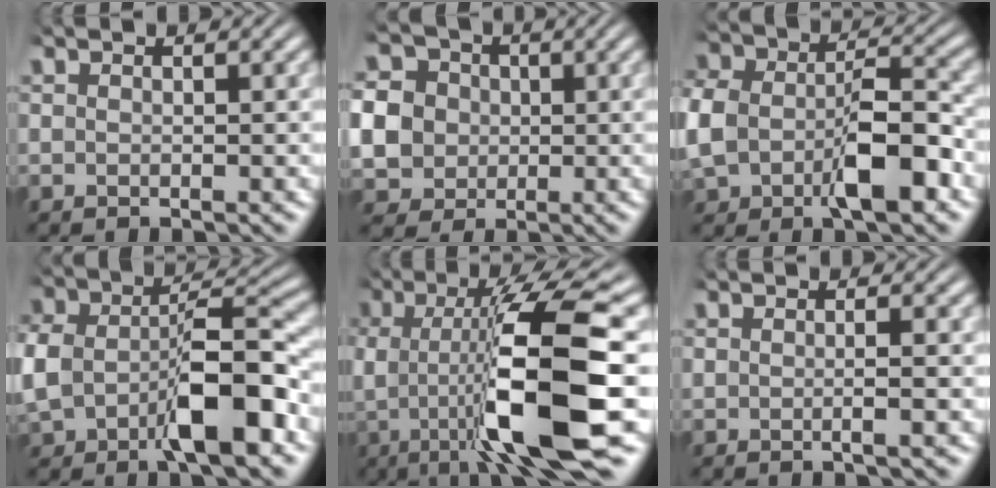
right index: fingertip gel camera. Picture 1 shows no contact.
{"total": 11.6, "force": [0.4, 10.6, 4.7], "torque": [-0.124, -0.035, 0.005]}
{"total": 7.3, "force": [-1.7, 5.0, 5.0], "torque": [-0.110, -0.012, -0.020]}
{"total": 7.5, "force": [-1.7, 4.2, 6.0], "torque": [-0.122, -0.005, -0.019]}
{"total": 12.5, "force": [0.2, 3.1, 12.1], "torque": [-0.193, 0.004, 0.006]}
{"total": 1.1, "force": [0.2, 0.3, 1.0], "torque": [-0.018, 0.006, -0.001]}